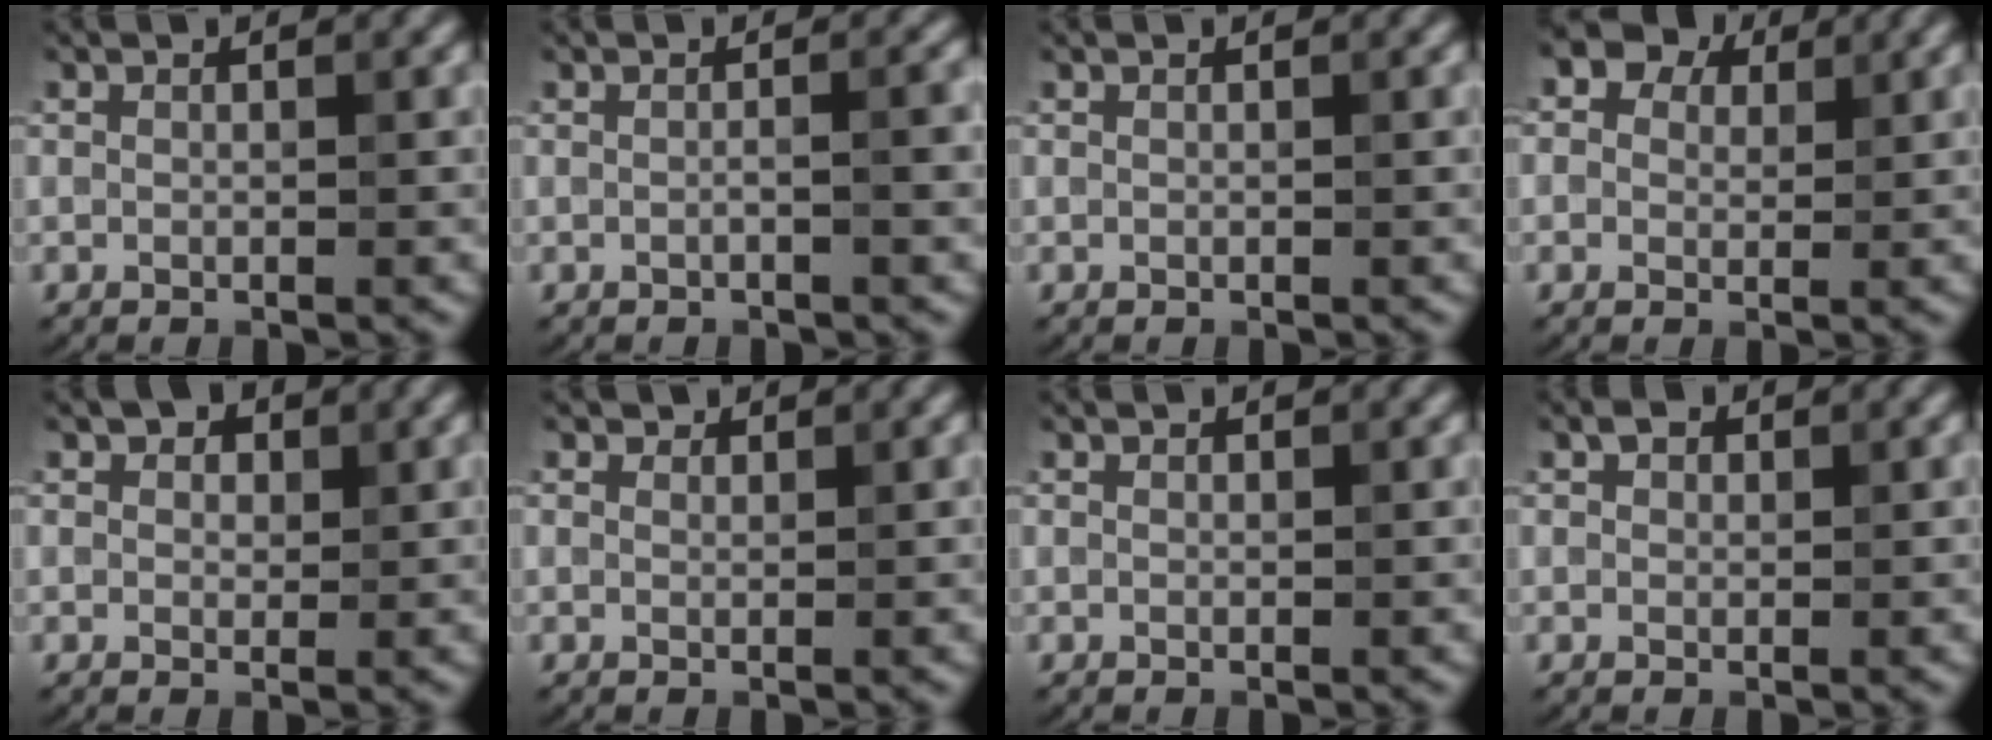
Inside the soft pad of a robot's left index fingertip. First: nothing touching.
{"total": 2.0, "force": [-0.3, 0.6, 1.9], "torque": [-0.021, -0.002, -0.012]}
{"total": 0.0}
{"total": 5.5, "force": [2.9, 3.9, 2.6], "torque": [-0.036, 0.015, 0.009]}
{"total": 2.0, "force": [1.0, 1.5, 1.1], "torque": [-0.011, 0.001, 0.004]}
{"total": 0.7, "force": [0.6, 0.4, 0.1], "torque": [0.000, -0.004, 0.005]}
{"total": 0.0}
{"total": 1.1, "force": [0.5, 0.8, 0.5], "torque": [-0.006, 0.000, 0.004]}